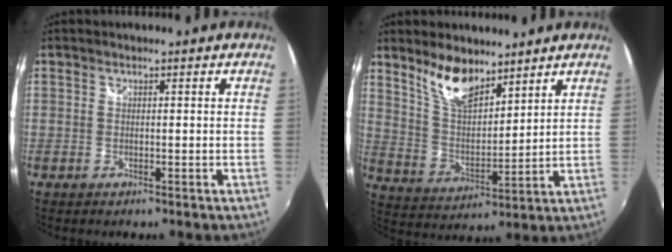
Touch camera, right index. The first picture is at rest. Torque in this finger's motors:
{"motor_torque": [0.52, 0.43, 0.23, 0.07]}